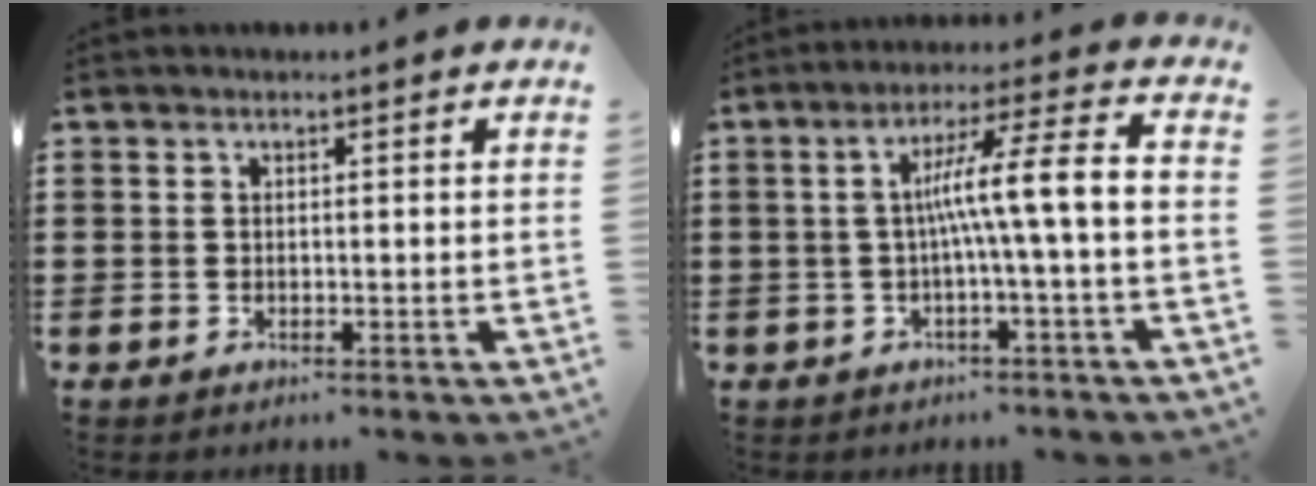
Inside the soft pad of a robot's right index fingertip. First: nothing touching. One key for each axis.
{"total": 8.3, "fx": -0.9, "fy": -0.2, "fz": 8.2, "tx": -0.149, "ty": 0.004, "tz": -0.024}